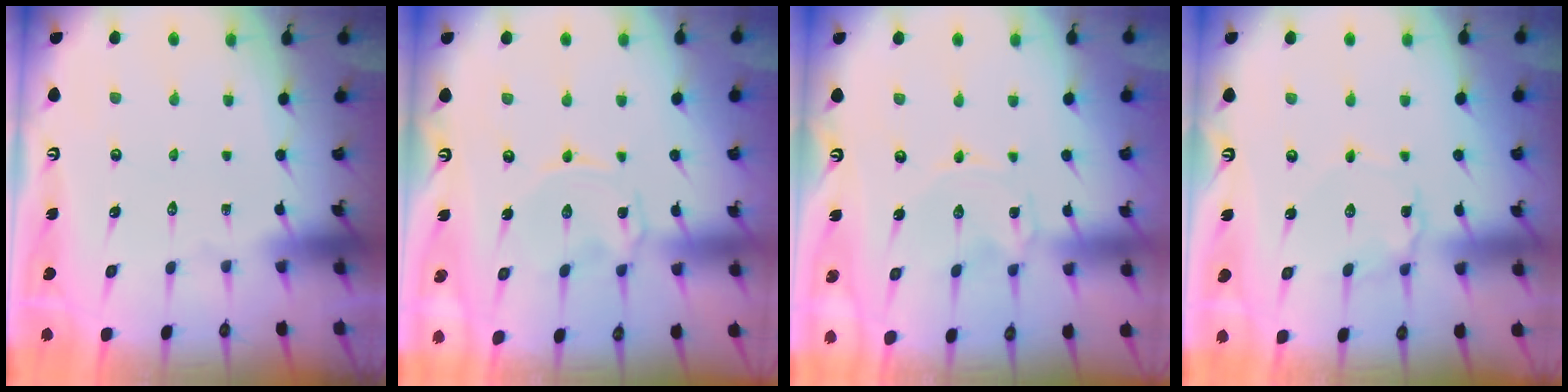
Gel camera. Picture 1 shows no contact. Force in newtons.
{"total": 0.6, "press": 0.6, "slide": 0.2}
{"total": 0.0}
{"total": 4.9, "press": 4.8, "slide": 0.4}